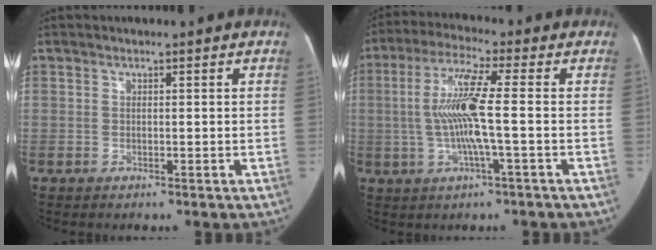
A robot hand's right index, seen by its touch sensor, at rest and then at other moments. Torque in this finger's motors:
{"motor_torque": [1.68, -0.24, 0.88, 0.21]}